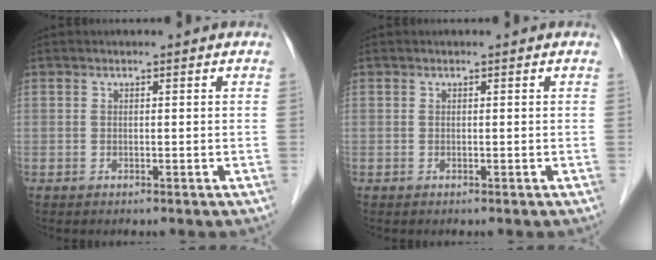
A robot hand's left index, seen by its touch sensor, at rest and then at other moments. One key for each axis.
{"total": 0.0}